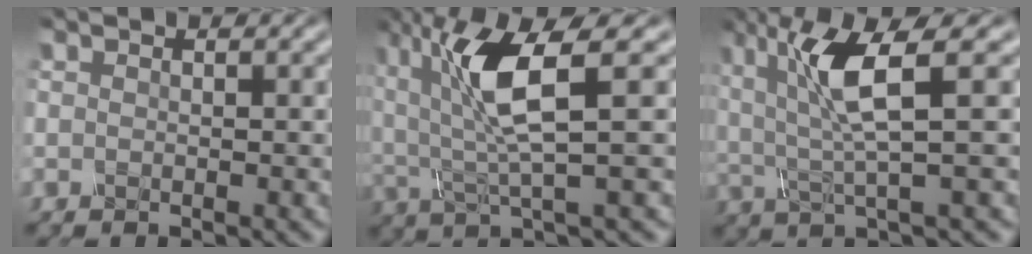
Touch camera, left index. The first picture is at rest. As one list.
[{"total": 5.8, "force": [1.9, 1.0, 5.4], "torque": [-0.125, 0.005, 0.043]}, {"total": 4.9, "force": [1.6, 0.4, 4.6], "torque": [-0.118, 0.003, 0.039]}]